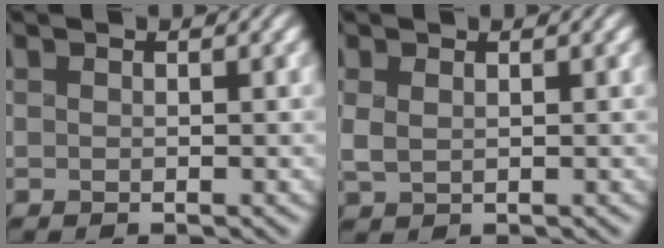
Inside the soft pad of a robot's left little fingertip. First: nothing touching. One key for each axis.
{"total": 1.3, "fx": 0.3, "fy": 0.7, "fz": 1.1, "tx": -0.027, "ty": -0.002, "tz": 0.007}